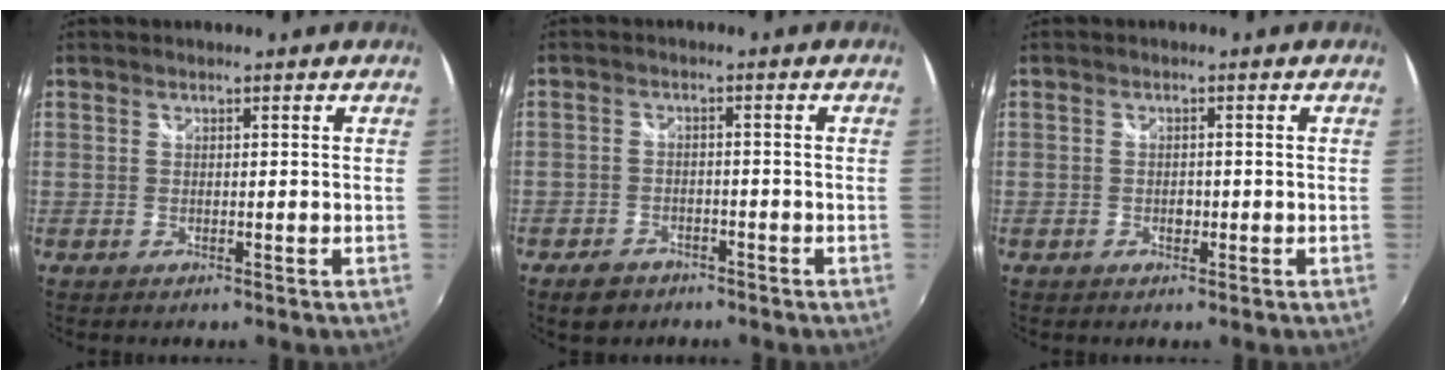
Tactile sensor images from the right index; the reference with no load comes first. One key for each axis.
{"total": 5.0, "fx": -3.7, "fy": 3.0, "fz": 1.5, "tx": -0.046, "ty": 0.008, "tz": -0.057}
{"total": 1.1, "fx": -0.3, "fy": 0.9, "fz": 0.6, "tx": -0.012, "ty": 0.005, "tz": -0.001}